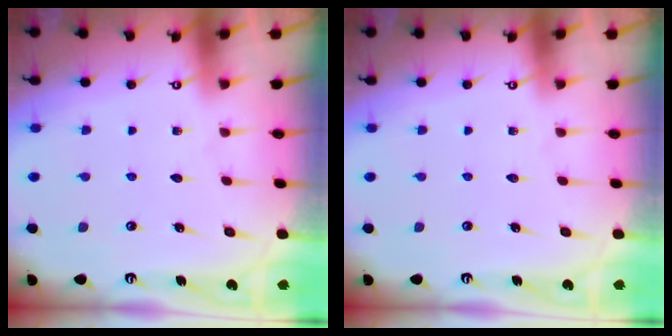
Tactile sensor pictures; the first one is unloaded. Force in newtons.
{"total": 0.0}